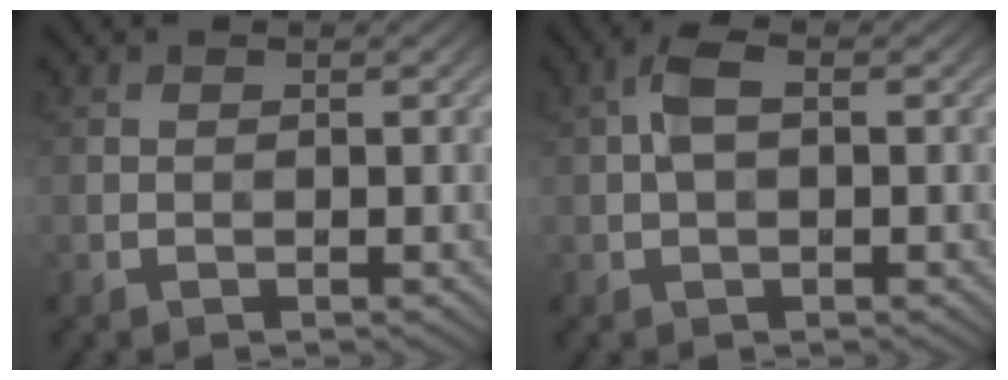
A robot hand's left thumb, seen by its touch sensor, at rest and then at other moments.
{"total": 3.6, "force": [0.4, 1.9, 3.0], "torque": [-0.069, 0.011, 0.002]}